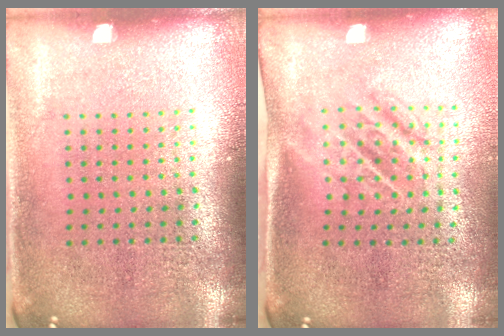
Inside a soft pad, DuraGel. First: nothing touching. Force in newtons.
{"total": 1.7, "press": 1.3, "slide": 1.1}